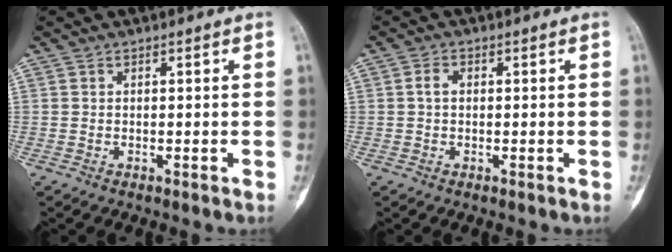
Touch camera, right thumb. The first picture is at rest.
{"total": 1.8, "force": [0.1, 1.2, 1.3], "torque": [-0.021, 0.006, 0.000]}